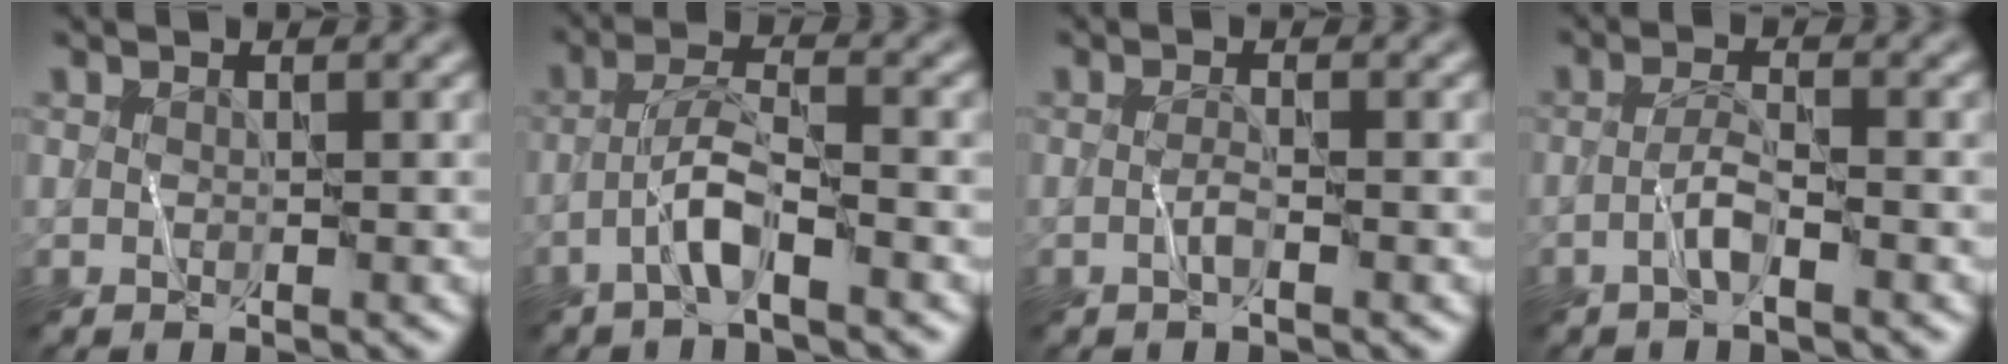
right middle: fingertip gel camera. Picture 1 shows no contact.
{"total": 3.6, "force": [-2.0, 0.5, 2.9], "torque": [-0.057, 0.011, -0.046]}
{"total": 0.9, "force": [-0.4, 0.0, 0.9], "torque": [-0.015, 0.001, -0.011]}
{"total": 2.0, "force": [-1.1, 0.2, 1.6], "torque": [-0.033, 0.006, -0.027]}